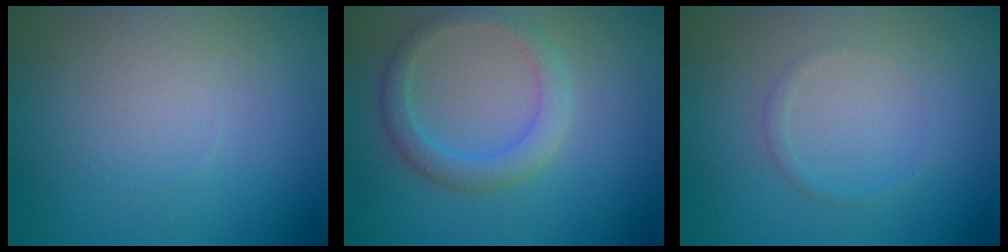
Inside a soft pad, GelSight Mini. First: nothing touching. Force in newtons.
{"total": 2.9, "press": 2.9, "slide": 0.3}
{"total": 0.6, "press": 0.6, "slide": 0.0}